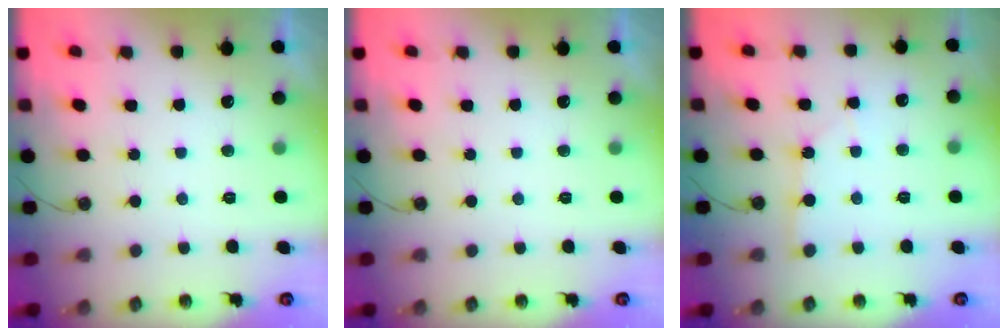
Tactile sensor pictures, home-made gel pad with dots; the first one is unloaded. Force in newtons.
{"total": 0.0}
{"total": 1.3, "press": 1.3, "slide": 0.2}